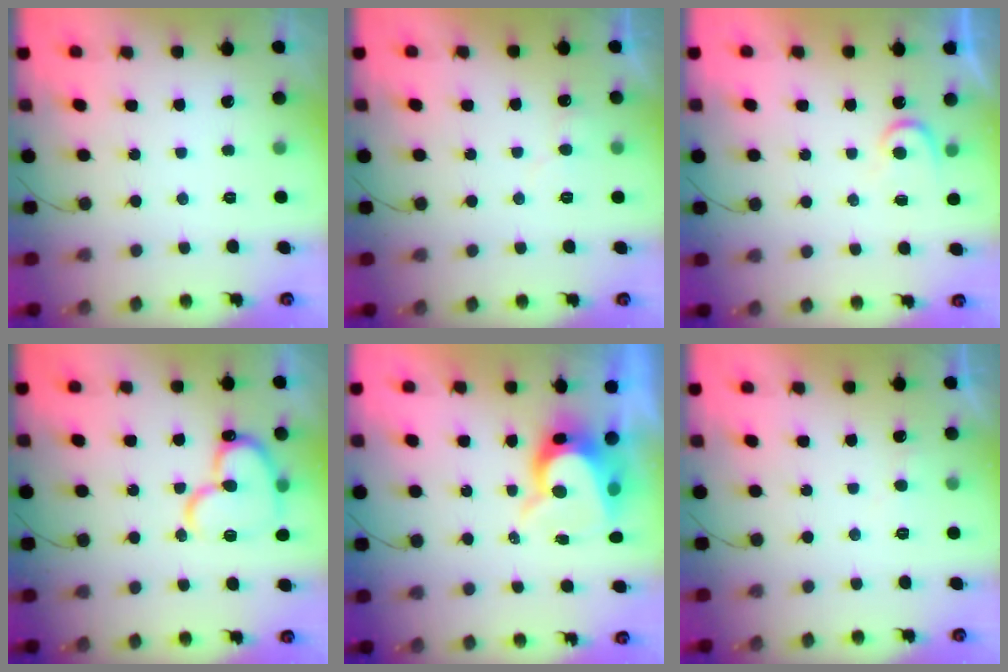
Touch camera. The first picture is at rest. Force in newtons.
{"total": 6.0, "press": 6.0, "slide": 0.6}
{"total": 5.4, "press": 5.4, "slide": 0.5}
{"total": 16.7, "press": 16.6, "slide": 2.0}
{"total": 9.5, "press": 9.5, "slide": 0.7}
{"total": 3.7, "press": 3.7, "slide": 0.4}